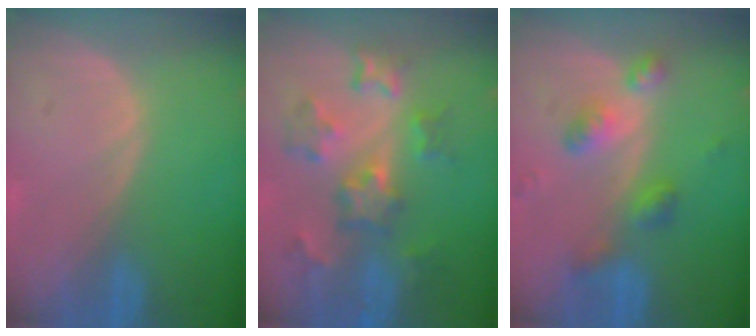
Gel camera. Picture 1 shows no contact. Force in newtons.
{"total": 8.3, "press": 7.8, "slide": 2.9}
{"total": 6.2, "press": 5.5, "slide": 3.0}